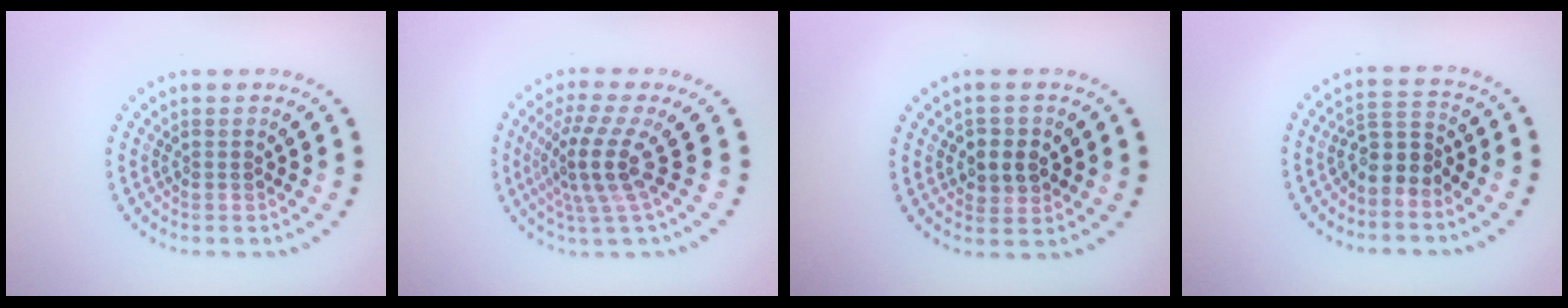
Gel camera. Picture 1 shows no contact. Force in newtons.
{"total": 4.4, "press": 3.1, "slide": 3.2}
{"total": 2.7, "press": 2.6, "slide": 0.6}
{"total": 2.8, "press": 2.2, "slide": 1.7}